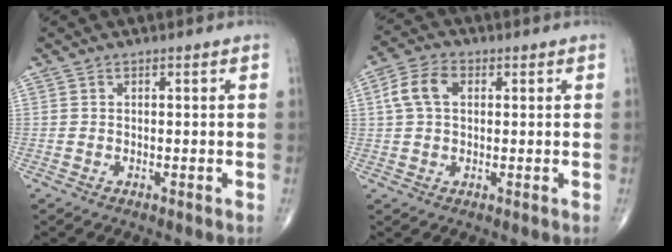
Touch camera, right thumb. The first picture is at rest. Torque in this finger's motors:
{"motor_torque": [0.31, 0.14, 0.53, 0.00, 0.07]}